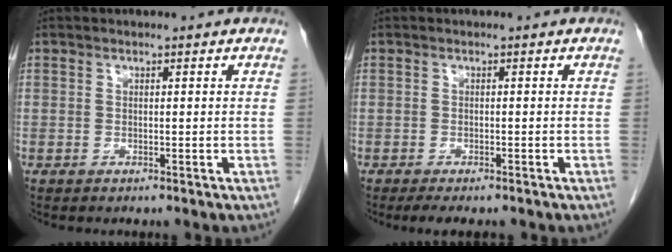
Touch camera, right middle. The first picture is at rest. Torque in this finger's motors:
{"motor_torque": [0.23, -0.06, 0.01, 0.01]}